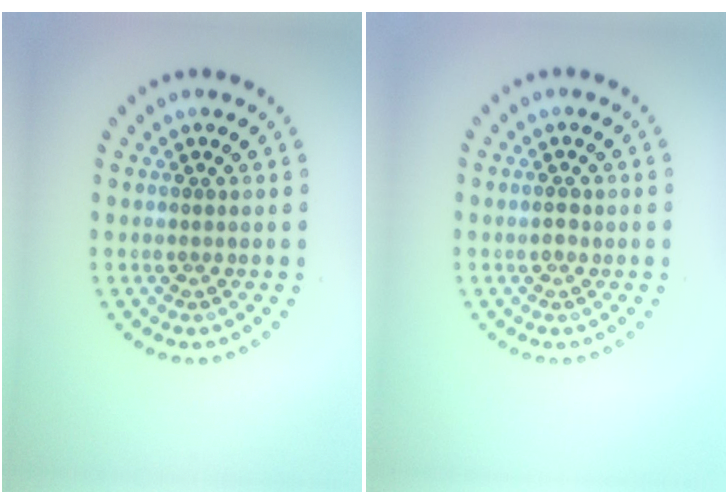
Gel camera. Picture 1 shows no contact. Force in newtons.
{"total": 1.0, "press": 1.0, "slide": 0.2}